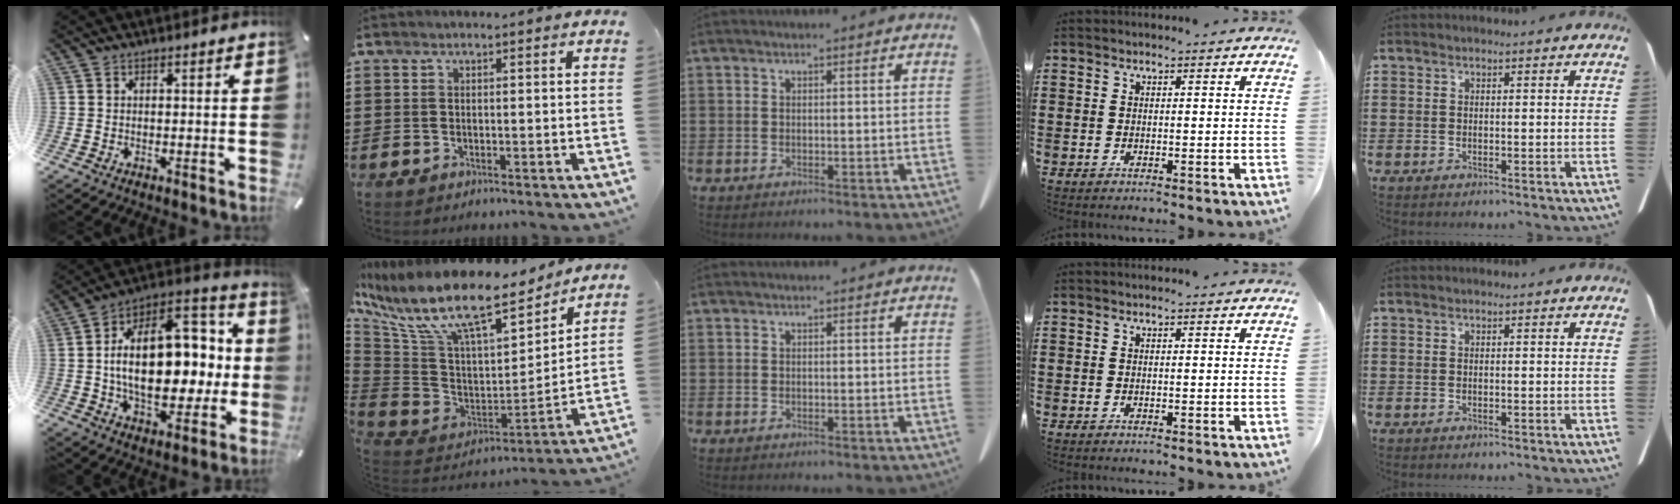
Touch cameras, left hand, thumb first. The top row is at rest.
{"thumb": {"total": 25.0, "force": [1.6, 15.6, 19.5], "torque": [-0.324, -0.011, 0.036]}, "index": {"total": 15.3, "force": [10.6, 4.2, 10.1], "torque": [-0.226, -0.070, 0.178]}}